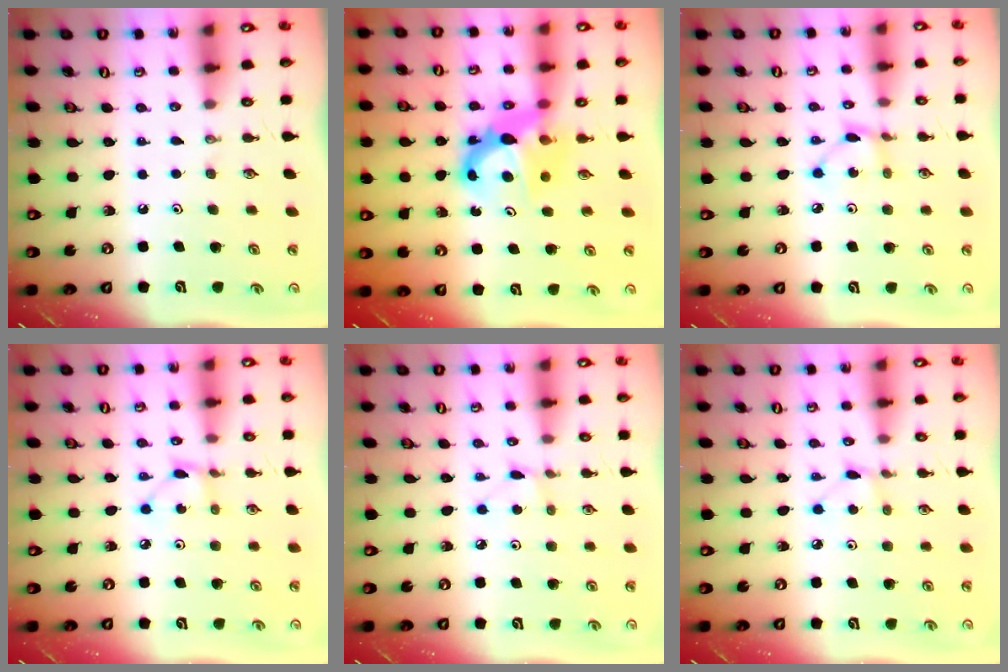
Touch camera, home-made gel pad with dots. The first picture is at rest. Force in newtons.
{"total": 7.6, "press": 7.6, "slide": 0.6}
{"total": 2.6, "press": 2.6, "slide": 0.2}
{"total": 2.7, "press": 2.6, "slide": 0.3}
{"total": 1.9, "press": 1.9, "slide": 0.3}
{"total": 2.9, "press": 2.9, "slide": 0.4}